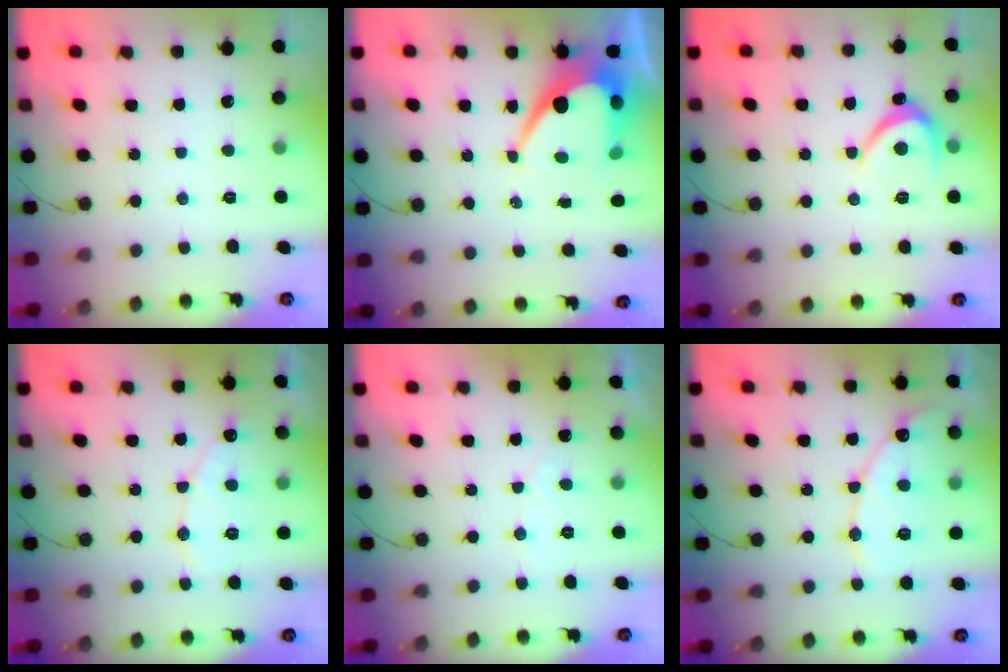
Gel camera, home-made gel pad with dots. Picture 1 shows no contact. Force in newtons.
{"total": 11.5, "press": 11.4, "slide": 0.8}
{"total": 3.9, "press": 3.9, "slide": 0.5}
{"total": 8.3, "press": 8.3, "slide": 0.6}
{"total": 2.2, "press": 2.2, "slide": 0.1}
{"total": 11.8, "press": 11.8, "slide": 0.9}